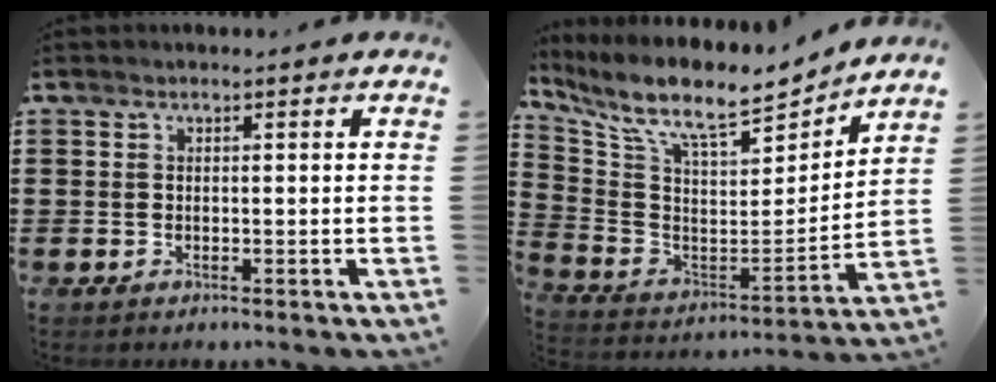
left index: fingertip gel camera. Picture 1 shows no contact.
{"total": 10.4, "force": [8.7, 2.1, 5.4], "torque": [-0.135, -0.064, 0.145]}